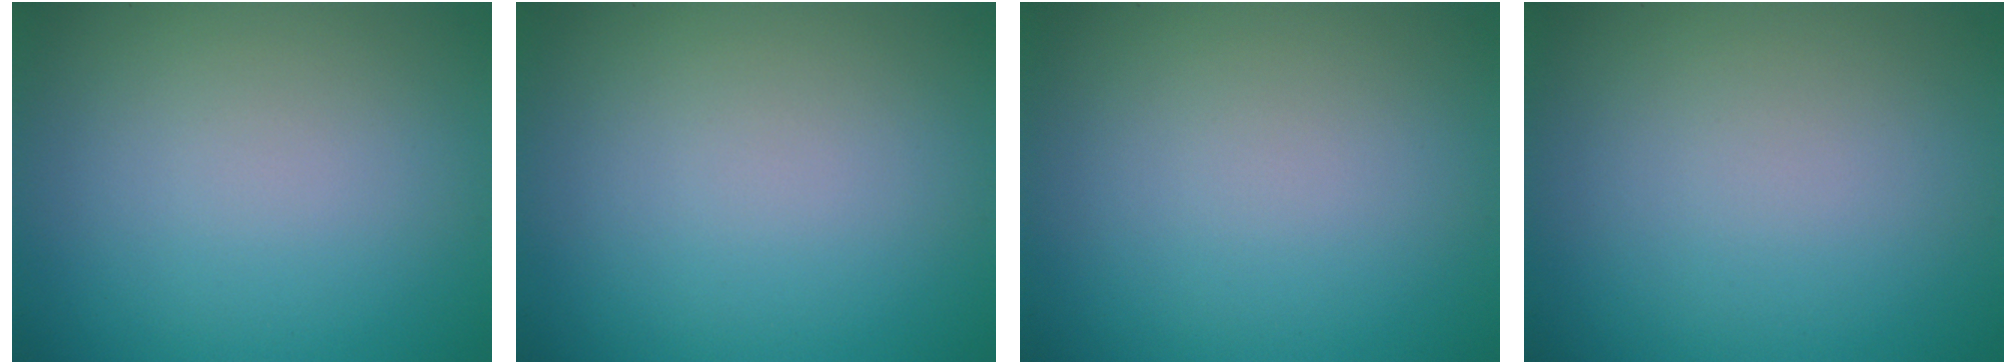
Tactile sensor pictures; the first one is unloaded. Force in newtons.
{"total": 0.0}
{"total": 0.0}
{"total": 0.0}